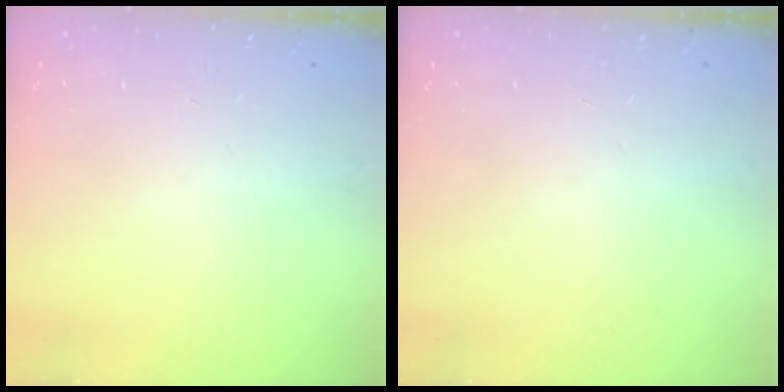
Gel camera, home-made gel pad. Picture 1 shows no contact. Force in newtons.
{"total": 0.0}